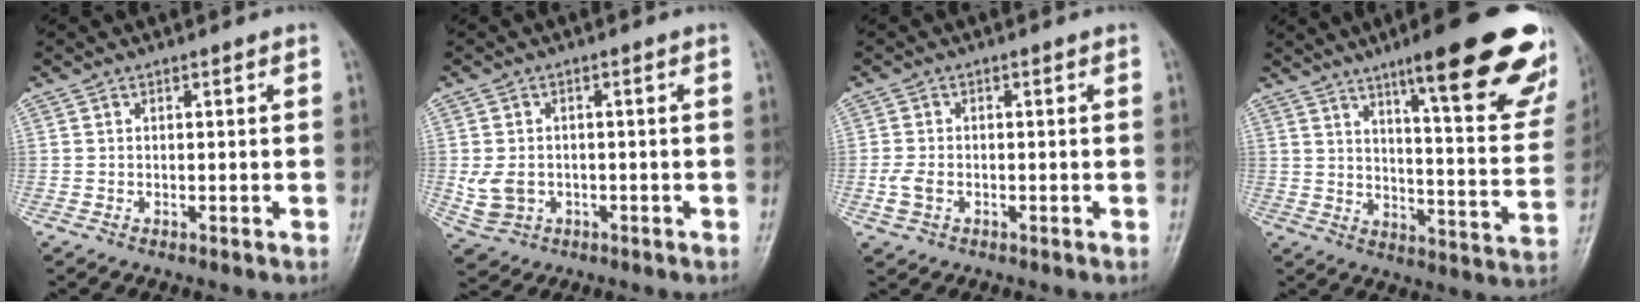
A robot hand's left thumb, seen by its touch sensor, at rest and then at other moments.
{"total": 5.7, "force": [-0.9, 4.8, 3.0], "torque": [-0.055, 0.004, -0.005]}
{"total": 3.3, "force": [-1.0, 2.3, 2.1], "torque": [-0.050, 0.003, -0.019]}
{"total": 25.3, "force": [15.6, 4.8, 19.3], "torque": [-0.228, -0.062, 0.212]}